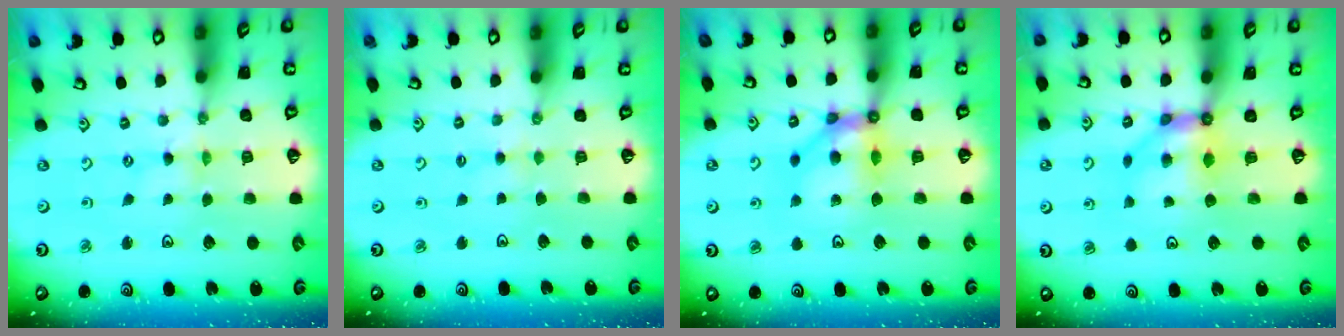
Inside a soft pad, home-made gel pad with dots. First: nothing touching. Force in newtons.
{"total": 2.2, "press": 2.2, "slide": 0.5}
{"total": 9.4, "press": 9.4, "slide": 1.1}
{"total": 7.3, "press": 7.3, "slide": 0.5}